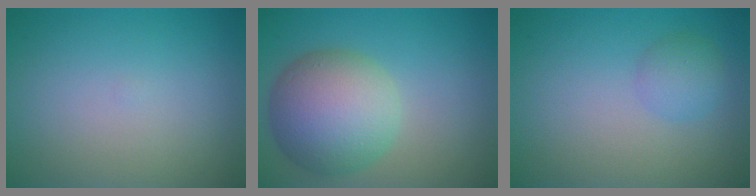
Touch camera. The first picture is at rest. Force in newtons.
{"total": 8.5, "press": 8.5, "slide": 0.4}
{"total": 2.1, "press": 2.1, "slide": 0.1}